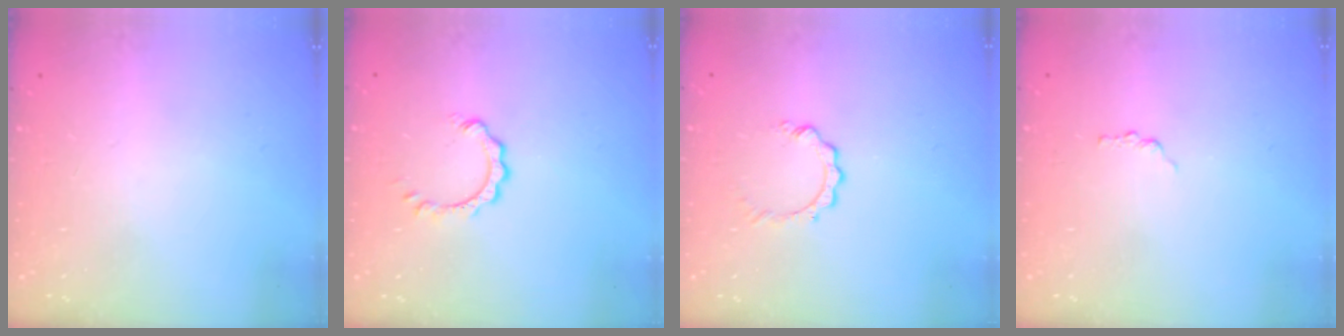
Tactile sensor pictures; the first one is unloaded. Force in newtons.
{"total": 3.3, "press": 3.3, "slide": 0.4}
{"total": 2.9, "press": 2.9, "slide": 0.3}
{"total": 1.2, "press": 1.2, "slide": 0.2}